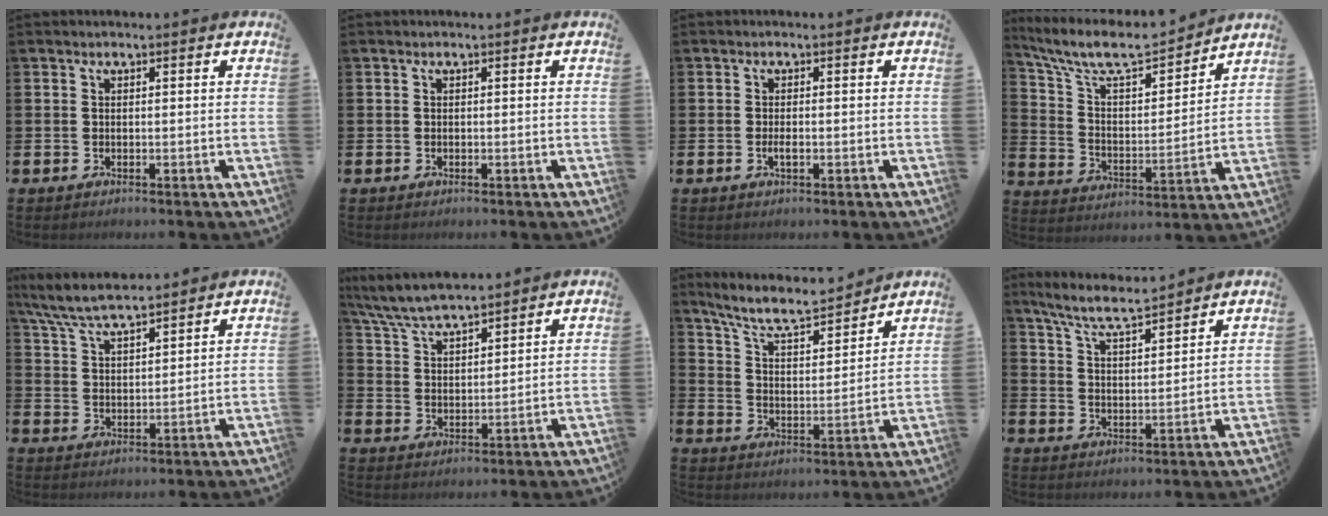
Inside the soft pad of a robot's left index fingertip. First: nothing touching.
{"total": 0.0}
{"total": 1.3, "force": [-0.4, 0.4, 1.1], "torque": [-0.028, 0.003, -0.005]}
{"total": 9.3, "force": [8.2, 2.5, 3.7], "torque": [-0.112, -0.052, 0.140]}
{"total": 6.8, "force": [6.4, 0.8, 2.1], "torque": [-0.069, -0.023, 0.116]}
{"total": 6.6, "force": [6.3, 0.8, 1.7], "torque": [-0.062, -0.023, 0.116]}
{"total": 8.0, "force": [7.4, 1.5, 2.8], "torque": [-0.080, -0.050, 0.127]}
{"total": 6.9, "force": [6.4, 0.5, 2.5], "torque": [-0.072, -0.035, 0.112]}